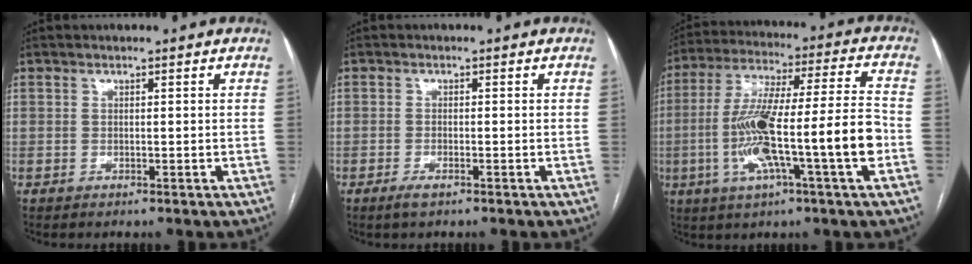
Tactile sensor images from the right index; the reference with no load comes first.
{"total": 1.8, "force": [-1.2, 0.3, 1.2], "torque": [-0.028, -0.003, -0.021]}
{"total": 18.2, "force": [-4.3, 0.5, 17.7], "torque": [-0.325, 0.008, -0.075]}